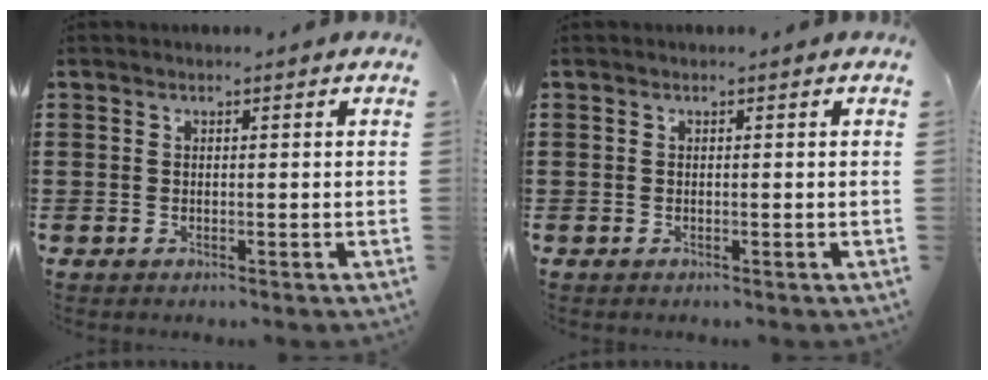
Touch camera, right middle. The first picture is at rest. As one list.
[{"total": 0.0}]